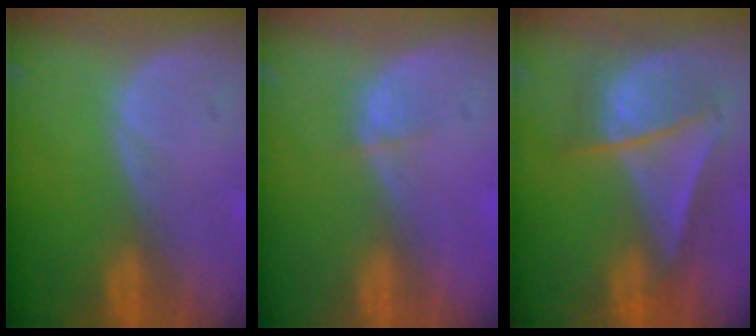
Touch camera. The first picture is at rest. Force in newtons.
{"total": 1.1, "press": 1.0, "slide": 0.4}
{"total": 6.8, "press": 6.8, "slide": 0.4}